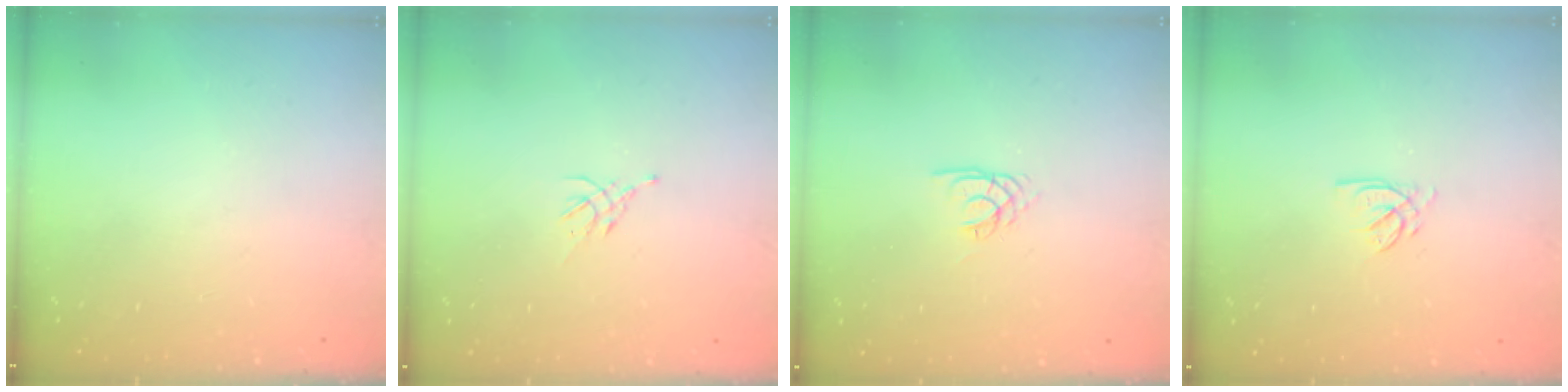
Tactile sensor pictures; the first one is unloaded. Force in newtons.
{"total": 1.9, "press": 1.8, "slide": 0.5}
{"total": 2.2, "press": 2.2, "slide": 0.3}
{"total": 2.3, "press": 2.3, "slide": 0.3}